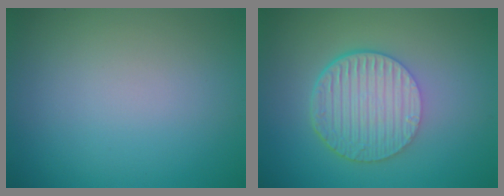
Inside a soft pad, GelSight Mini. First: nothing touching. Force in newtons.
{"total": 6.4, "press": 4.4, "slide": 4.7}